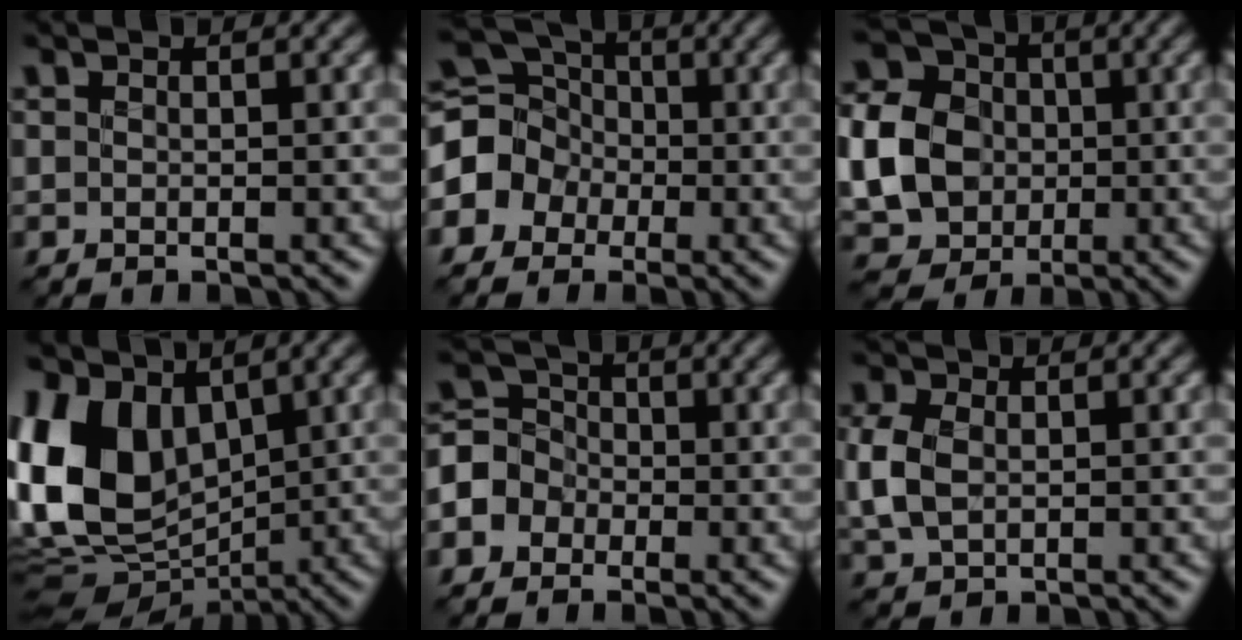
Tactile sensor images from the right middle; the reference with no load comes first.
{"total": 5.8, "force": [-1.7, 5.2, 2.1], "torque": [-0.036, -0.002, -0.059]}
{"total": 9.8, "force": [-1.2, 8.7, 4.5], "torque": [-0.108, -0.010, -0.041]}
{"total": 9.9, "force": [1.4, 6.9, 7.0], "torque": [-0.149, 0.000, 0.009]}
{"total": 3.9, "force": [-1.8, 3.4, 0.4], "torque": [0.020, 0.016, -0.059]}
{"total": 3.3, "force": [-0.3, 2.4, 2.3], "torque": [-0.059, 0.002, -0.010]}